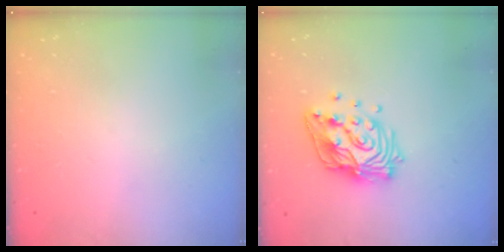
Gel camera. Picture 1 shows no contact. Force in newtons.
{"total": 15.9, "press": 15.8, "slide": 1.8}